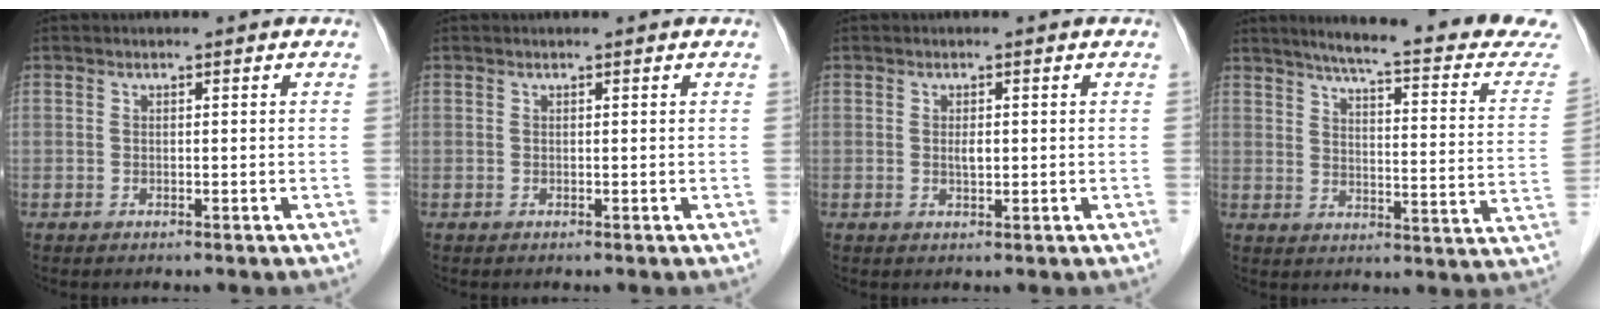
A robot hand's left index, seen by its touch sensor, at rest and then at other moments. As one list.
[{"total": 0.0}, {"total": 1.3, "force": [0.1, 0.5, 1.2], "torque": [-0.021, -0.001, 0.003]}, {"total": 21.7, "force": [19.4, 0.5, 9.7], "torque": [-0.127, -0.065, 0.230]}]